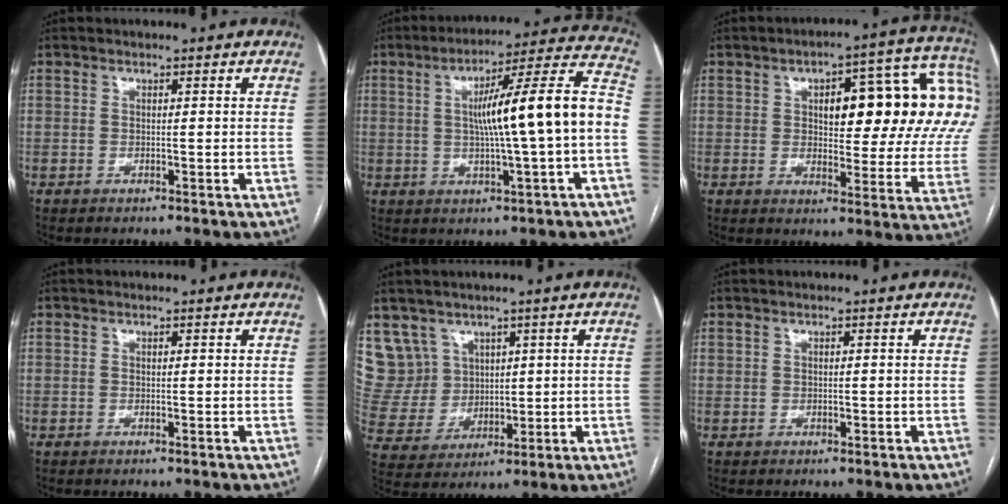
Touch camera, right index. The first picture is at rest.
{"total": 16.2, "force": [-0.4, -0.2, 16.2], "torque": [-0.237, 0.026, -0.008]}
{"total": 21.8, "force": [5.4, 7.2, 19.8], "torque": [-0.212, 0.052, 0.074]}
{"total": 0.0}
{"total": 9.4, "force": [5.5, 7.6, 0.4], "torque": [-0.020, 0.037, 0.127]}
{"total": 0.8, "force": [0.3, 0.5, 0.5], "torque": [-0.008, 0.002, 0.010]}